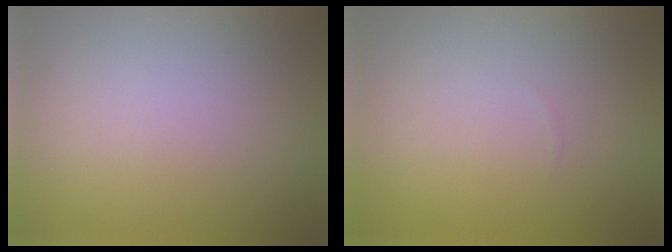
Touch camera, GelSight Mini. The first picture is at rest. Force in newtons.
{"total": 0.0}